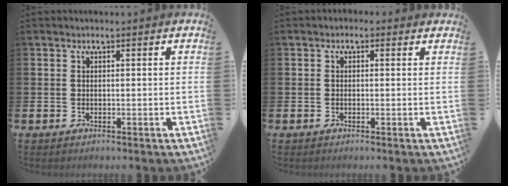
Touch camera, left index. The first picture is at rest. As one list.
[{"total": 0.7, "force": [-0.3, 0.5, 0.3], "torque": [-0.004, 0.006, -0.009]}]